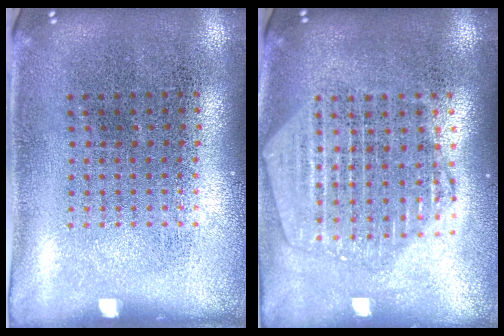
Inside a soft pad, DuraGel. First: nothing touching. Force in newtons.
{"total": 2.2, "press": 1.9, "slide": 0.9}